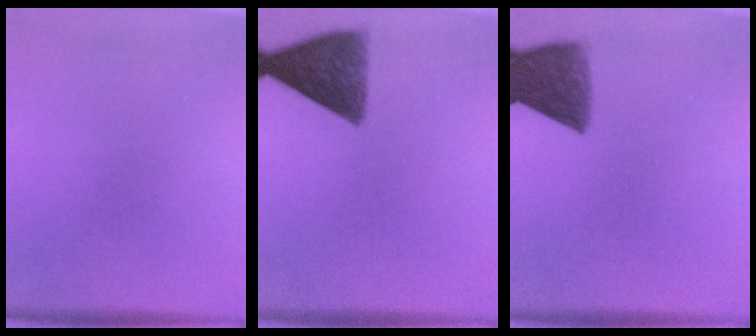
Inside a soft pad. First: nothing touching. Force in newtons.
{"total": 9.0}
{"total": 8.5}